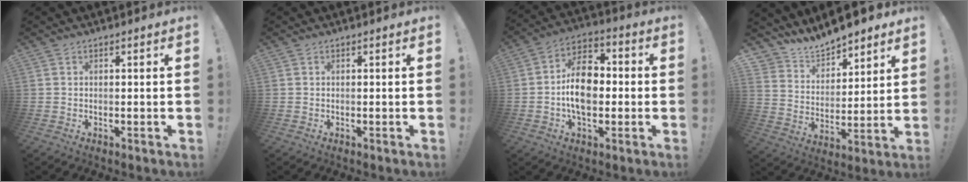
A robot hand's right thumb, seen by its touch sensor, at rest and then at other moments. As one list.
[{"total": 0.0}, {"total": 14.0, "force": [-1.3, 9.4, 10.2], "torque": [-0.183, 0.019, -0.028]}, {"total": 9.8, "force": [9.5, 2.5, 0.4], "torque": [-0.034, -0.089, 0.175]}]